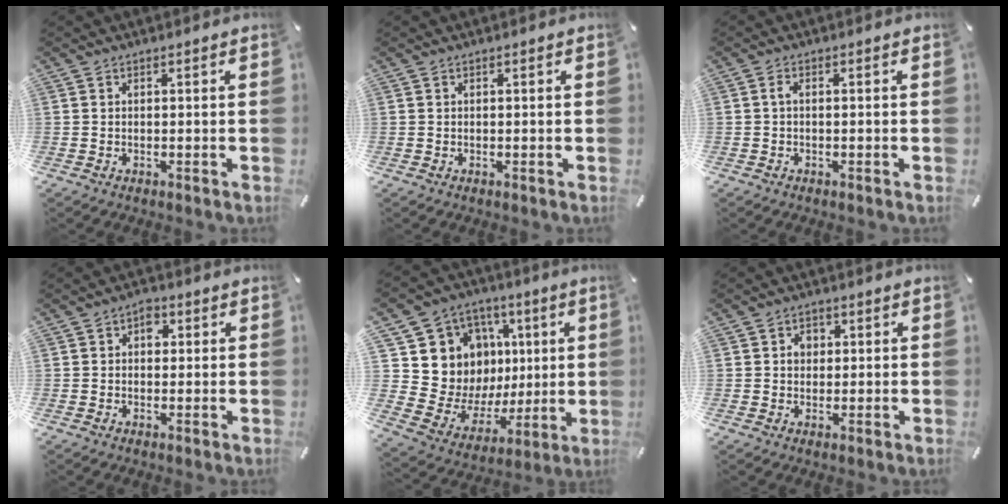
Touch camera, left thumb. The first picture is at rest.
{"total": 0.0}
{"total": 1.3, "force": [-0.3, 0.4, 1.2], "torque": [-0.022, 0.005, -0.007]}
{"total": 3.0, "force": [0.6, 2.2, 2.0], "torque": [-0.016, 0.000, 0.003]}
{"total": 14.3, "force": [4.5, 13.3, 2.6], "torque": [-0.039, -0.051, 0.119]}
{"total": 2.6, "force": [0.2, 2.3, 1.1], "torque": [-0.009, 0.002, -0.005]}